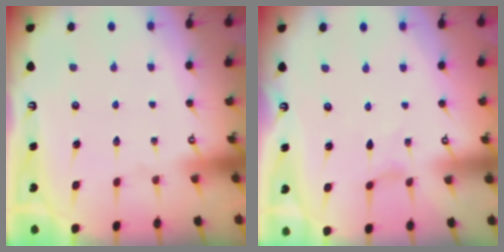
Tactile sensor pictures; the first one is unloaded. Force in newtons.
{"total": 0.0}